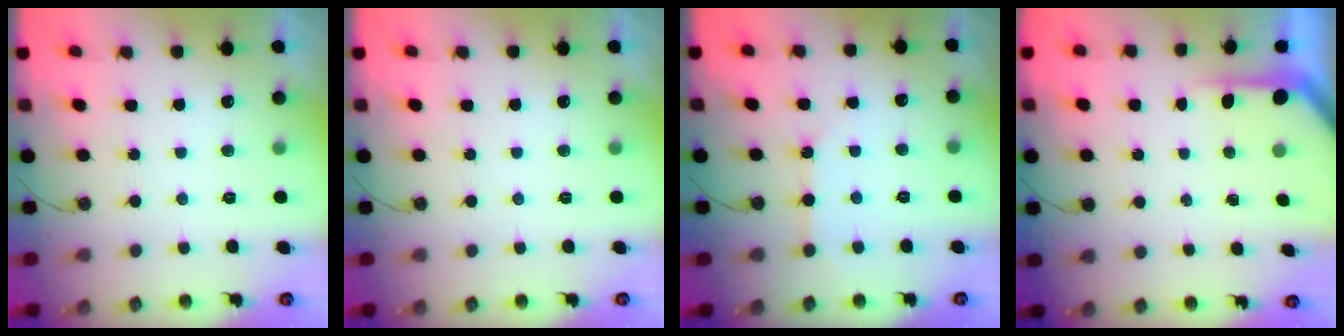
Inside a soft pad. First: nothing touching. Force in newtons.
{"total": 0.0}
{"total": 2.7, "press": 2.7, "slide": 0.2}
{"total": 4.4, "press": 4.4, "slide": 0.5}